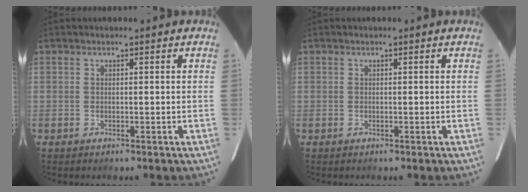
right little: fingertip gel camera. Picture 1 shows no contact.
{"total": 0.0}